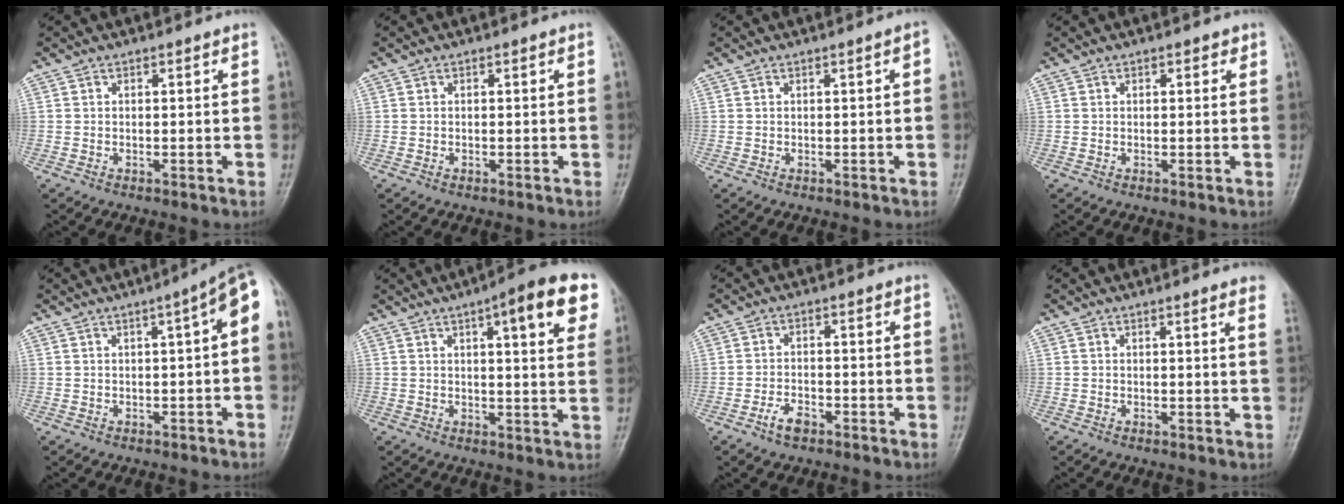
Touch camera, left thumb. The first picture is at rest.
{"total": 0.0}
{"total": 1.1, "force": [0.1, 0.2, 1.1], "torque": [-0.015, 0.004, 0.000]}
{"total": 1.2, "force": [0.7, 0.8, 0.7], "torque": [0.000, 0.000, 0.006]}
{"total": 6.7, "force": [0.6, 1.6, 6.5], "torque": [-0.076, 0.026, -0.002]}
{"total": 13.1, "force": [6.0, 3.3, 11.2], "torque": [-0.120, -0.006, 0.069]}
{"total": 3.3, "force": [-2.2, 1.7, 1.7], "torque": [-0.031, 0.014, -0.040]}
{"total": 3.8, "force": [2.8, 0.0, 2.6], "torque": [-0.029, -0.005, 0.021]}